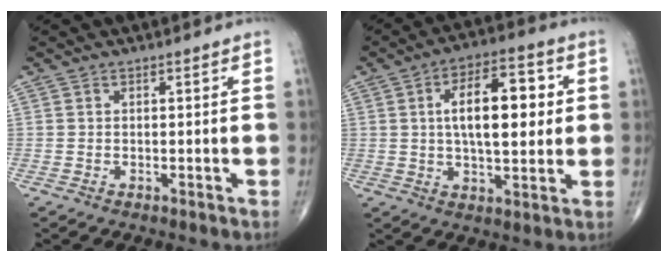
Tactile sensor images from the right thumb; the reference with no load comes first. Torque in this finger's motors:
{"motor_torque": [0.03, 0.54, 0.90, 0.12, 0.15]}